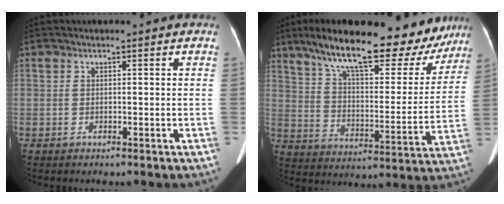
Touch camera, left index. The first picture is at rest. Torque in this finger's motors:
{"motor_torque": [1.10, -1.04, 0.34, 0.21]}